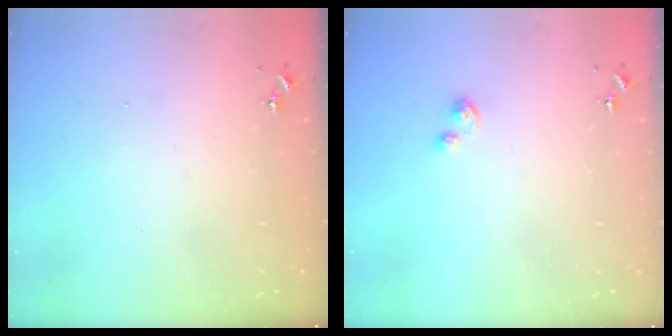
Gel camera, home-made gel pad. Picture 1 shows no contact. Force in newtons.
{"total": 3.3, "press": 3.3, "slide": 0.4}